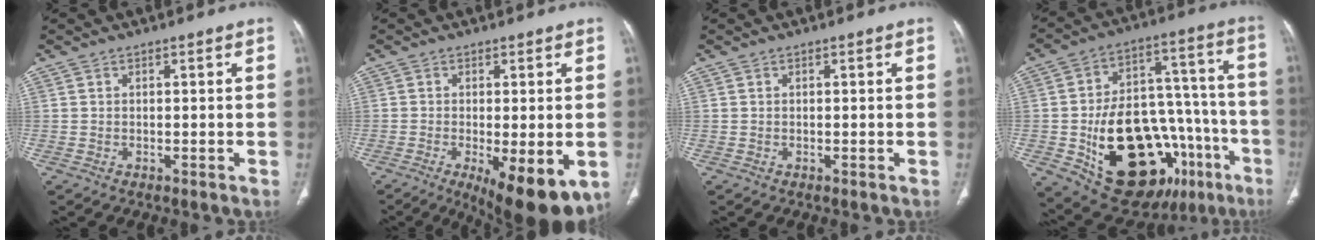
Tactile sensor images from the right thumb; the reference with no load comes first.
{"total": 12.8, "force": [-4.7, 4.2, 11.1], "torque": [-0.141, -0.019, -0.061]}
{"total": 0.0}
{"total": 30.0, "force": [-11.6, 16.7, 22.0], "torque": [-0.285, 0.059, -0.154]}